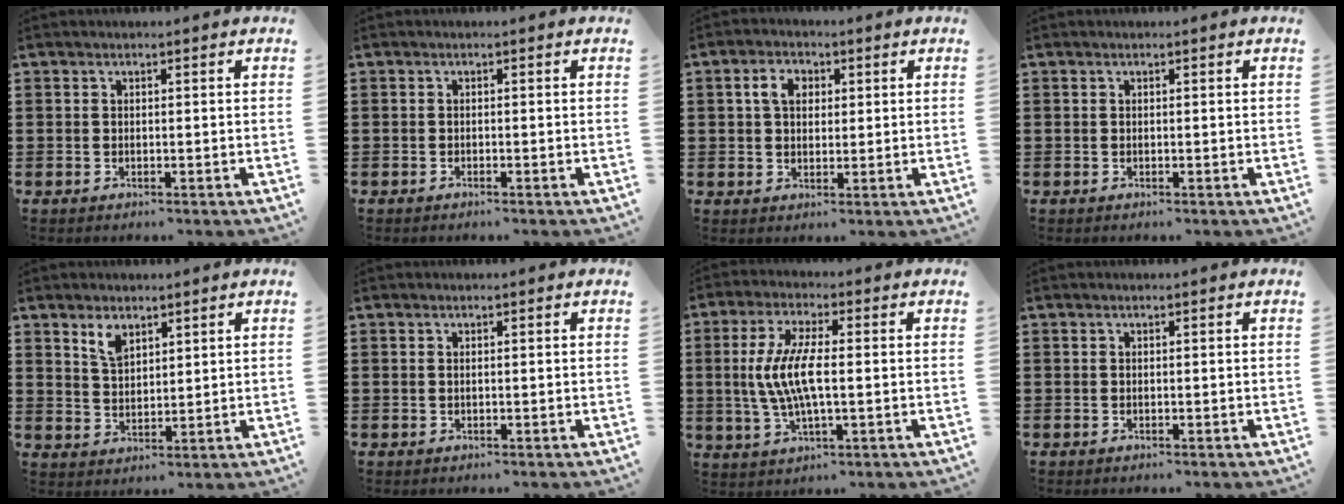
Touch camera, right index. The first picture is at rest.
{"total": 0.6, "force": [-0.5, -0.1, -0.1], "torque": [0.001, -0.001, -0.011]}
{"total": 4.0, "force": [1.0, 2.9, 2.6], "torque": [-0.062, 0.014, 0.016]}
{"total": 0.0}
{"total": 3.9, "force": [2.6, 1.9, 2.0], "torque": [-0.040, 0.002, 0.047]}
{"total": 0.0}
{"total": 8.0, "force": [-0.3, 2.5, 7.6], "torque": [-0.171, -0.007, -0.015]}
{"total": 0.0}